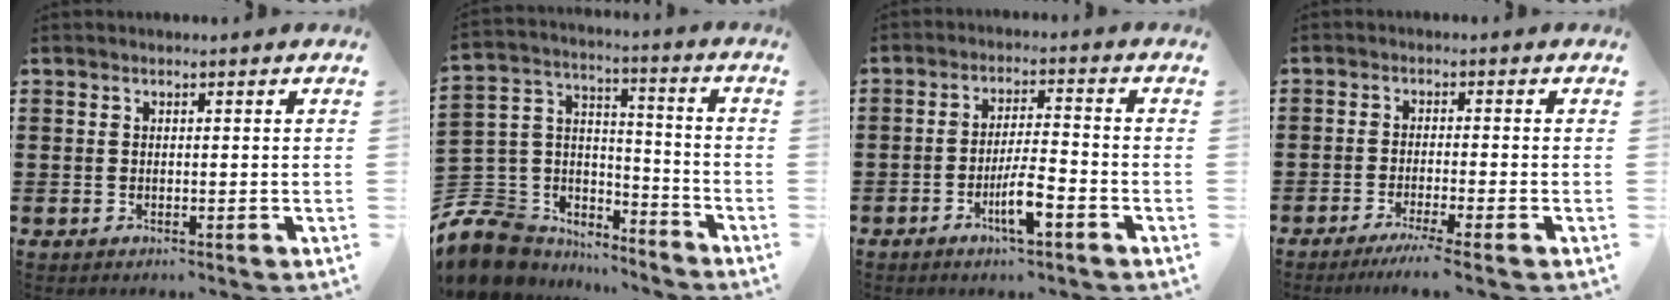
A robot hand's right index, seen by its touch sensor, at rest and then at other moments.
{"total": 8.9, "force": [-6.5, 5.9, 1.4], "torque": [-0.085, -0.004, -0.131]}
{"total": 5.4, "force": [-2.8, 1.1, 4.5], "torque": [-0.095, -0.005, -0.056]}
{"total": 3.1, "force": [-2.3, -0.5, 1.9], "torque": [-0.039, -0.010, -0.044]}